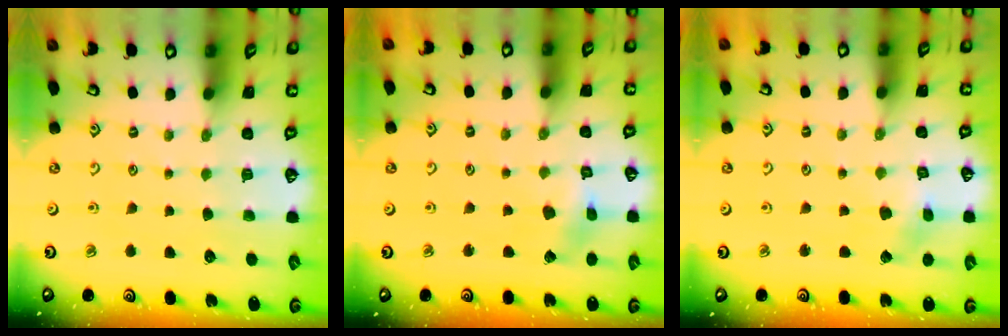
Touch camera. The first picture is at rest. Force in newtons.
{"total": 4.0, "press": 3.9, "slide": 0.4}
{"total": 3.5, "press": 3.5, "slide": 0.4}